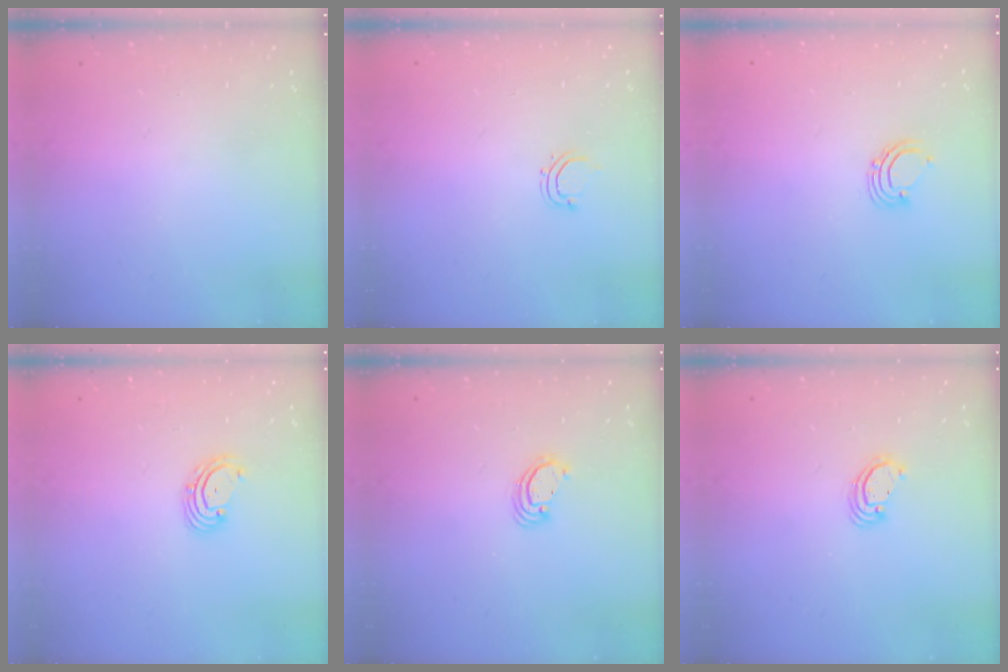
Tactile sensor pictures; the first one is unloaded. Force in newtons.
{"total": 2.8, "press": 2.7, "slide": 0.5}
{"total": 2.9, "press": 2.9, "slide": 0.2}
{"total": 2.7, "press": 2.7, "slide": 0.6}
{"total": 3.7, "press": 3.6, "slide": 0.2}
{"total": 3.7, "press": 3.6, "slide": 0.2}